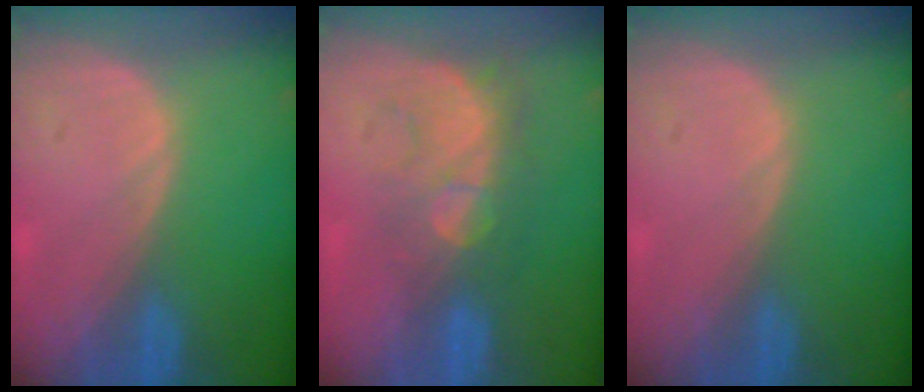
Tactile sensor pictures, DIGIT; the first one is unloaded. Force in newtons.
{"total": 8.8, "press": 7.6, "slide": 4.5}
{"total": 0.0}